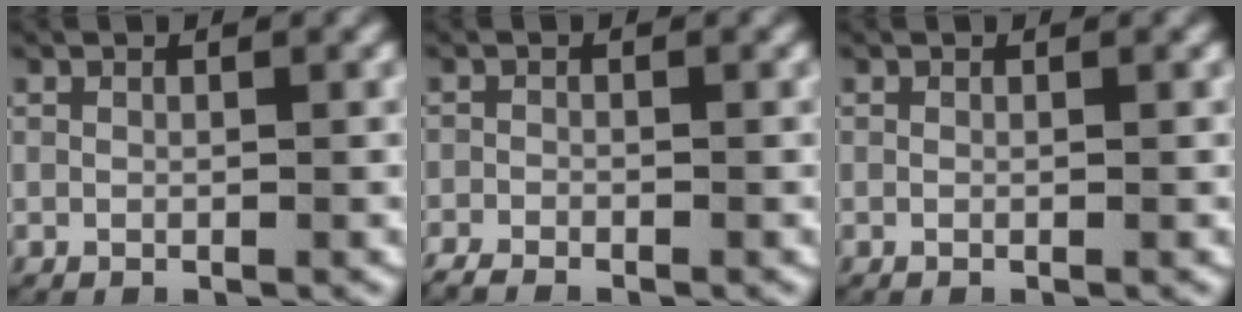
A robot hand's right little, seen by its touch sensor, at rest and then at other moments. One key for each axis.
{"total": 1.8, "fx": -1.6, "fy": 0.8, "fz": 0.3, "tx": -0.013, "ty": -0.008, "tz": -0.026}
{"total": 0.0}